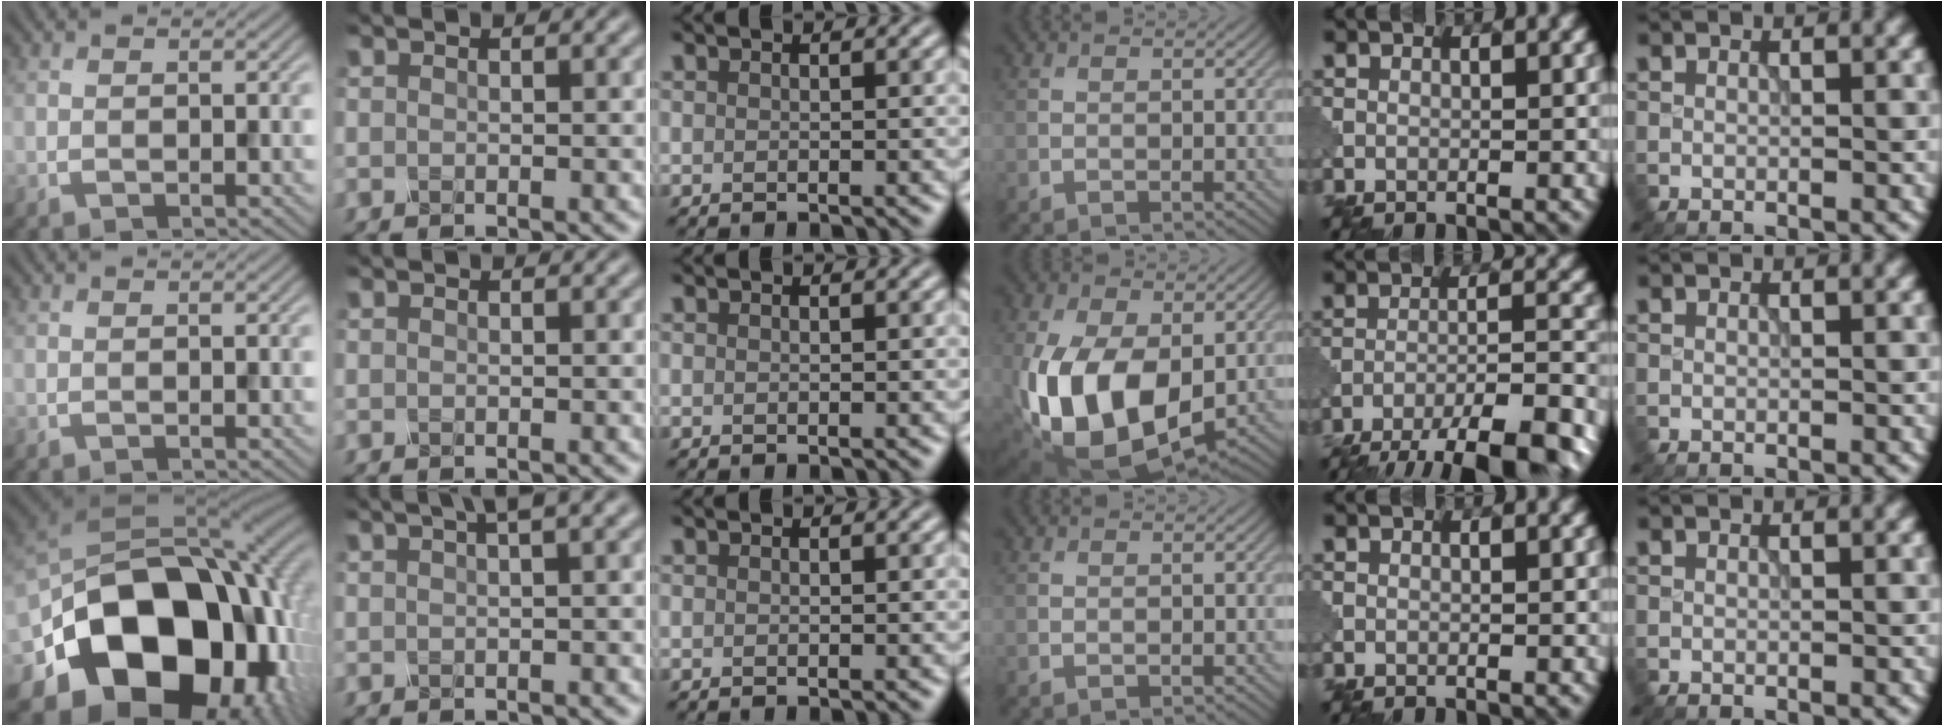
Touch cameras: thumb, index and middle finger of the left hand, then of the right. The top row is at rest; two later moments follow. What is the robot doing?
{"motion": "shake", "object": "sieve"}